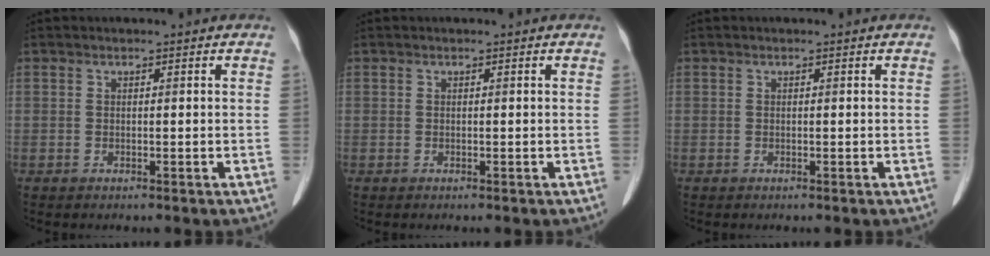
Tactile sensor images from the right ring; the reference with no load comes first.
{"total": 0.0}
{"total": 0.0}